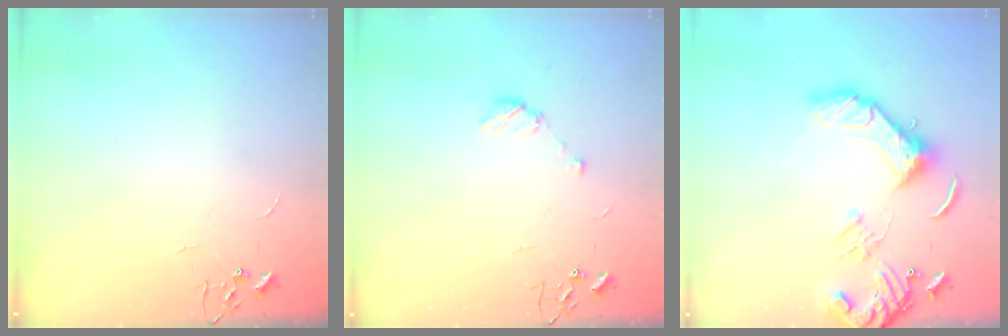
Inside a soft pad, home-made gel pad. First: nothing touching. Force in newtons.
{"total": 6.8, "press": 6.8, "slide": 0.9}
{"total": 14.4, "press": 14.3, "slide": 2.1}